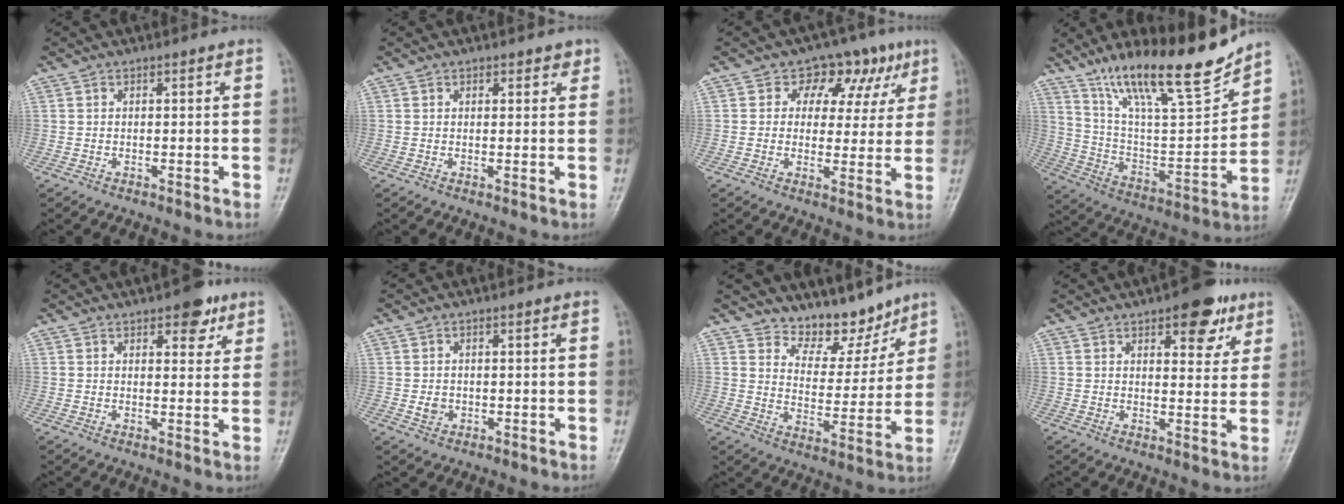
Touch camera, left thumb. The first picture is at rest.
{"total": 2.1, "force": [1.3, 1.3, 1.0], "torque": [0.005, -0.004, 0.012]}
{"total": 10.4, "force": [4.7, 7.6, 5.3], "torque": [-0.008, -0.003, 0.057]}
{"total": 22.1, "force": [16.4, 4.8, 13.9], "torque": [-0.199, -0.076, 0.288]}
{"total": 6.0, "force": [3.5, 2.9, 4.0], "torque": [-0.027, -0.013, 0.040]}
{"total": 2.2, "force": [-0.3, 1.9, 1.1], "torque": [-0.011, 0.001, -0.003]}
{"total": 5.8, "force": [4.9, 3.0, 0.7], "torque": [0.023, -0.040, 0.083]}
{"total": 9.6, "force": [5.5, 4.3, 6.7], "torque": [-0.054, -0.021, 0.068]}